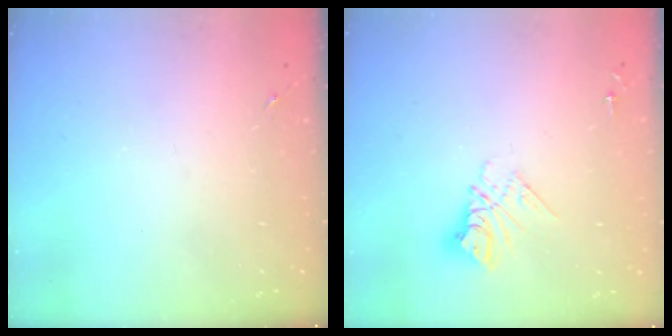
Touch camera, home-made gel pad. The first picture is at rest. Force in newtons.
{"total": 10.4, "press": 10.4, "slide": 0.9}